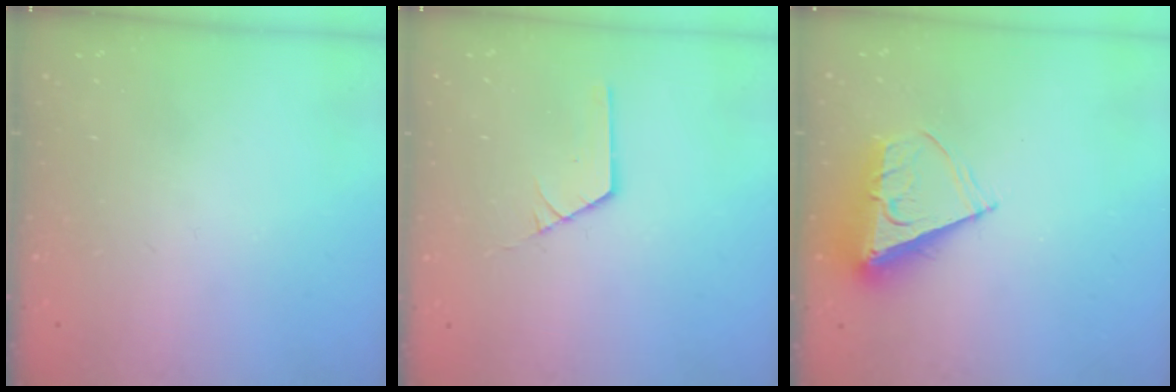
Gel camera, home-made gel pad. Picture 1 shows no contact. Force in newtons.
{"total": 1.8, "press": 1.8, "slide": 0.0}
{"total": 8.9, "press": 8.9, "slide": 0.4}